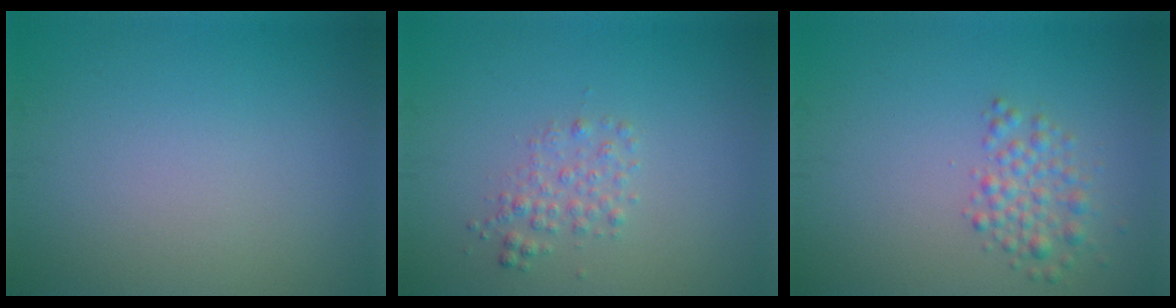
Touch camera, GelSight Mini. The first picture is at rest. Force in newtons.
{"total": 1.6, "press": 1.6, "slide": 0.0}
{"total": 2.3, "press": 2.3, "slide": 0.1}